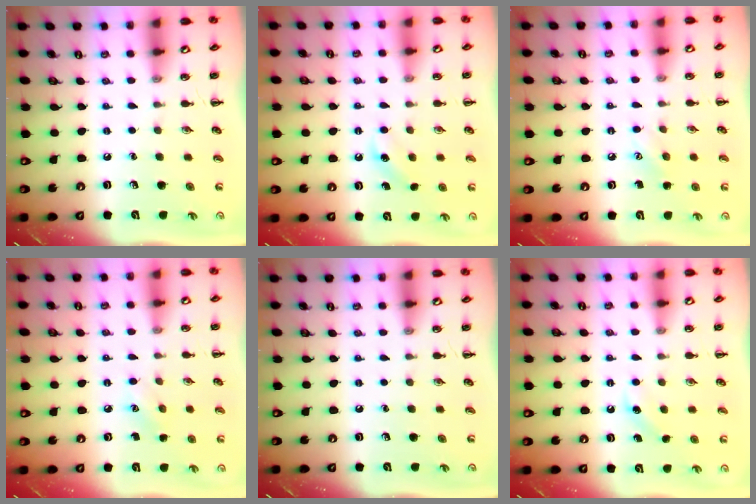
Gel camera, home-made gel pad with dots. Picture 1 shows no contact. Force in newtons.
{"total": 4.9, "press": 4.7, "slide": 1.3}
{"total": 5.8, "press": 5.6, "slide": 1.5}
{"total": 4.6, "press": 4.4, "slide": 1.3}
{"total": 0.0}
{"total": 3.1, "press": 3.0, "slide": 0.8}